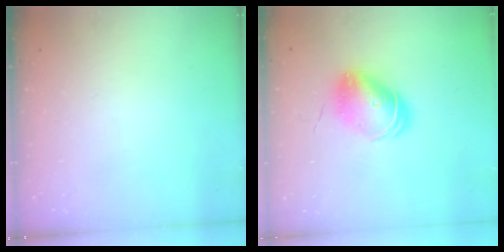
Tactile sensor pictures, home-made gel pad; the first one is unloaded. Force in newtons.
{"total": 9.3, "press": 9.2, "slide": 1.1}